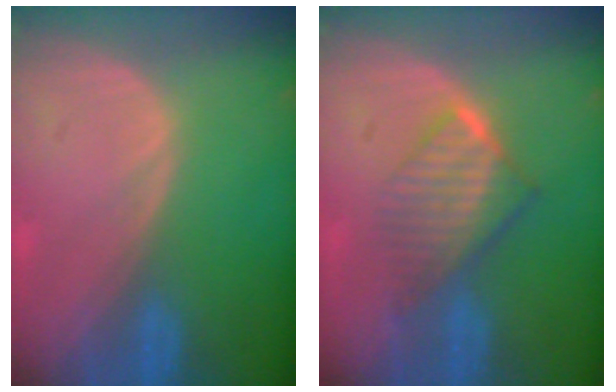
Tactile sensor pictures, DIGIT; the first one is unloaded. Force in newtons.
{"total": 6.7, "press": 6.0, "slide": 2.9}